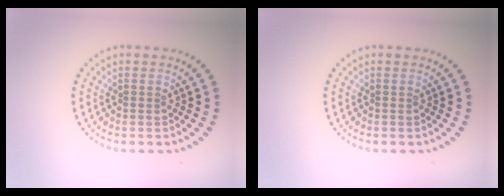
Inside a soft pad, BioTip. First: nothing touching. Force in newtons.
{"total": 0.0}